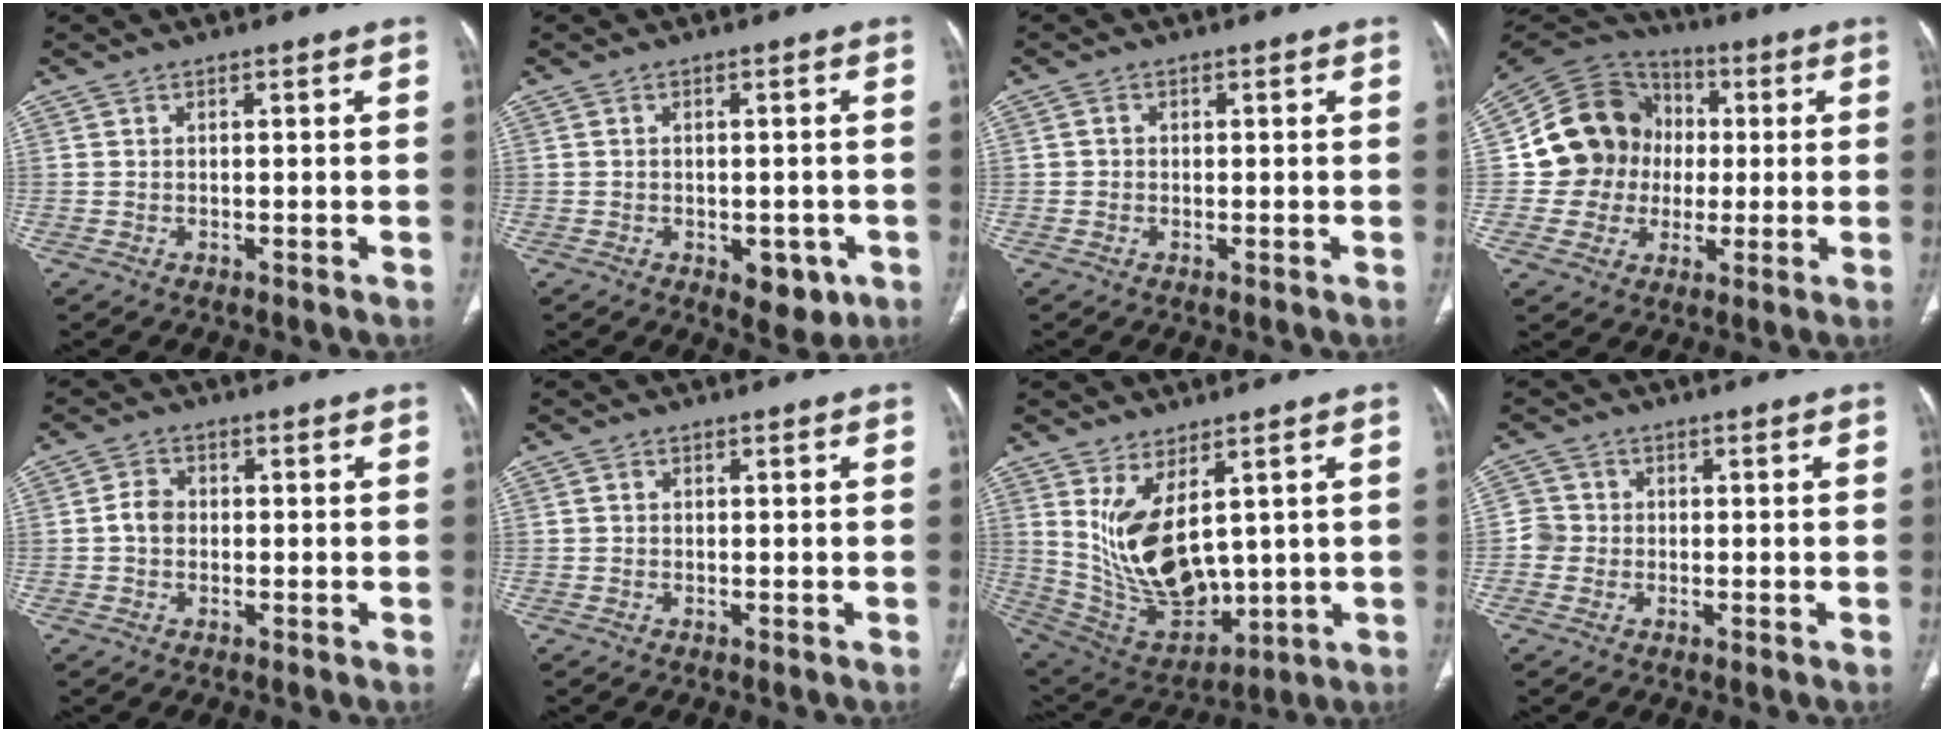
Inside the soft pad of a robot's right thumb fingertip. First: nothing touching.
{"total": 5.6, "force": [-2.1, 3.3, 4.0], "torque": [-0.029, 0.003, -0.018]}
{"total": 1.1, "force": [0.0, 1.0, 0.3], "torque": [-0.001, 0.003, -0.002]}
{"total": 14.1, "force": [0.9, 13.4, 4.5], "torque": [-0.036, 0.021, 0.020]}
{"total": 3.2, "force": [-0.3, 2.6, 1.9], "torque": [-0.028, 0.011, -0.013]}
{"total": 0.6, "force": [0.0, 0.6, 0.2], "torque": [-0.001, 0.002, -0.001]}
{"total": 14.9, "force": [3.7, 7.8, 12.1], "torque": [-0.201, -0.028, 0.105]}
{"total": 3.1, "force": [-0.6, 3.0, 0.4], "torque": [0.012, 0.010, -0.020]}